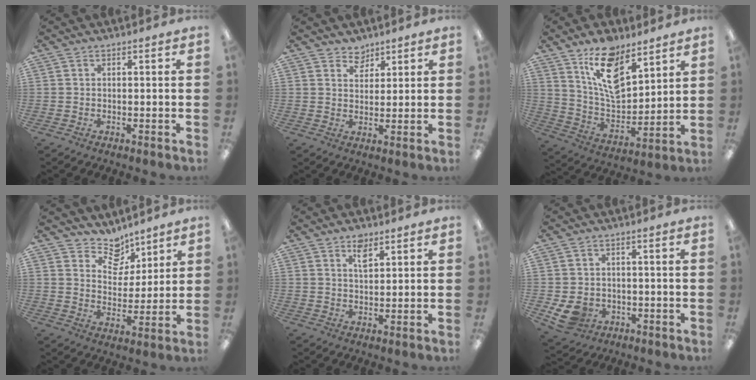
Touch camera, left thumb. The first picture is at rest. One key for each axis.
{"total": 4.1, "fx": 3.4, "fy": 2.3, "fz": 0.0, "tx": 0.003, "ty": -0.024, "tz": 0.063}
{"total": 14.3, "fx": 10.0, "fy": 6.6, "fz": 7.8, "tx": -0.139, "ty": -0.060, "tz": 0.182}
{"total": 8.8, "fx": 7.0, "fy": 5.2, "fz": 1.7, "tx": -0.026, "ty": -0.054, "tz": 0.130}
{"total": 3.9, "fx": 2.6, "fy": 1.8, "fz": 2.3, "tx": -0.028, "ty": -0.011, "tz": 0.042}
{"total": 5.8, "fx": -1.9, "fy": 4.9, "fz": 2.5, "tx": -0.061, "ty": 0.006, "tz": -0.036}